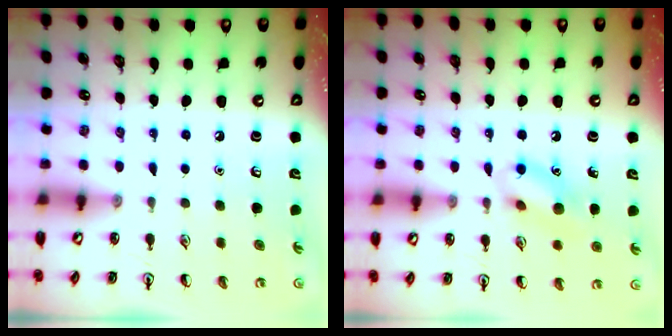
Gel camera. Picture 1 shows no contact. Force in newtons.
{"total": 11.2, "press": 11.2, "slide": 1.1}